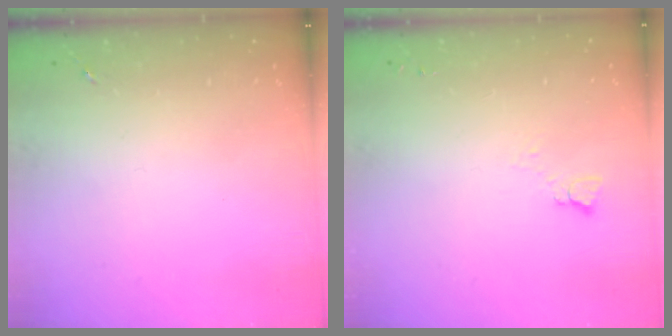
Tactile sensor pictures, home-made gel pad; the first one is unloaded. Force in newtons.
{"total": 2.8, "press": 2.7, "slide": 0.3}